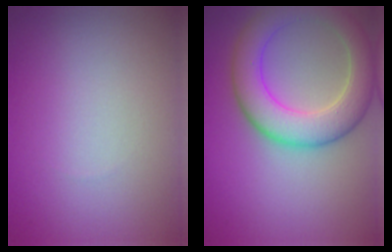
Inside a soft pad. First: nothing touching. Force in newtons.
{"total": 6.5, "press": 6.5, "slide": 0.2}